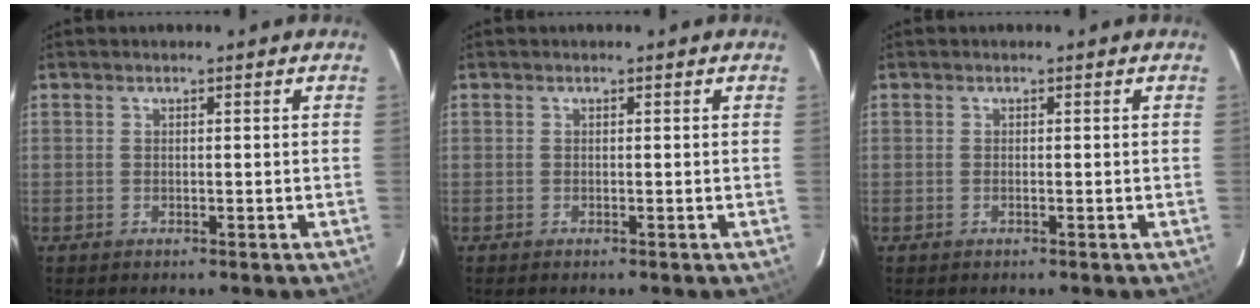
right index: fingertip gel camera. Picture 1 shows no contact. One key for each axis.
{"total": 0.0}
{"total": 0.0}